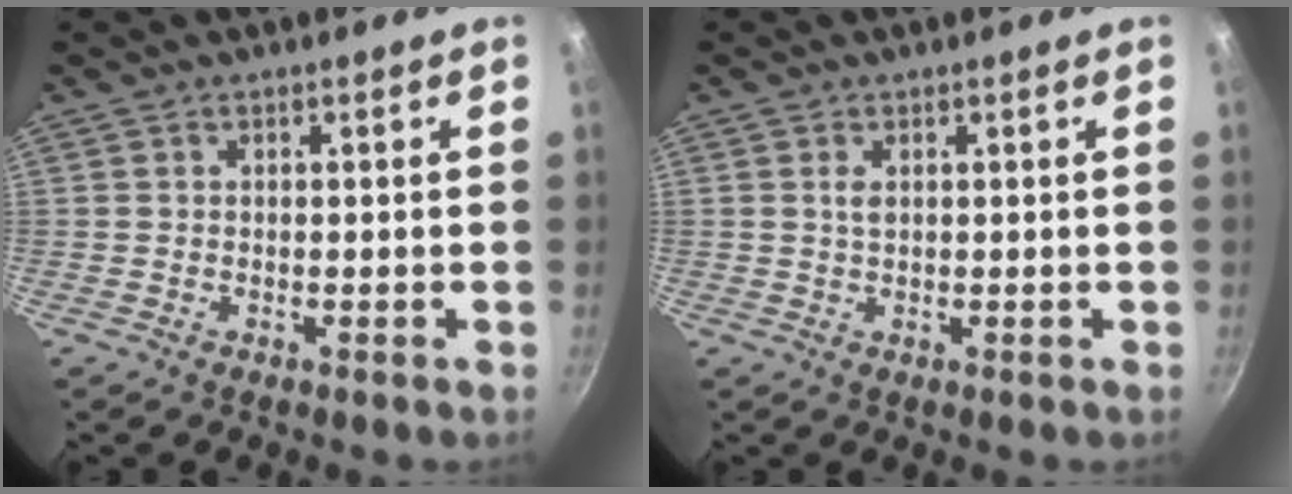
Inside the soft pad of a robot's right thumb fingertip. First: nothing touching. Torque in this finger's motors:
{"motor_torque": [0.00, 0.11, 0.36, -0.06, 0.01]}